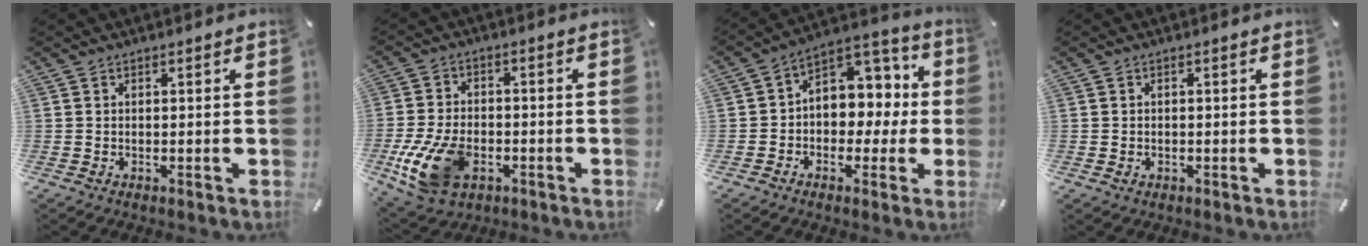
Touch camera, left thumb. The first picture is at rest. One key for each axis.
{"total": 13.9, "fx": -4.7, "fy": 9.0, "fz": 9.5, "tx": -0.205, "ty": 0.011, "tz": -0.081}
{"total": 8.2, "fx": -0.2, "fy": 7.5, "fz": 3.3, "tx": -0.039, "ty": -0.006, "tz": -0.003}
{"total": 0.9, "fx": -0.2, "fy": 0.9, "fz": 0.3, "tx": -0.007, "ty": 0.004, "tz": -0.007}